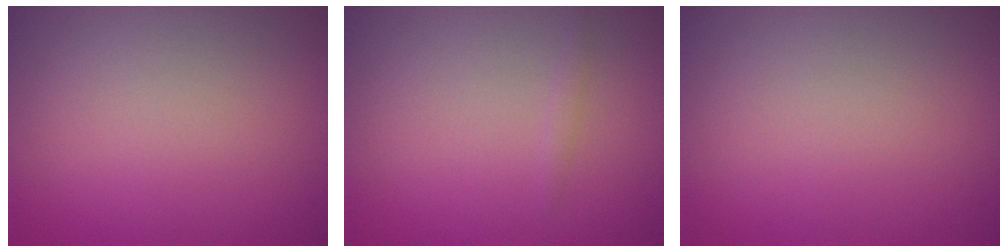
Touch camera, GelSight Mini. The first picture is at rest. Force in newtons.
{"total": 0.6, "press": 0.5, "slide": 0.0}
{"total": 0.0}